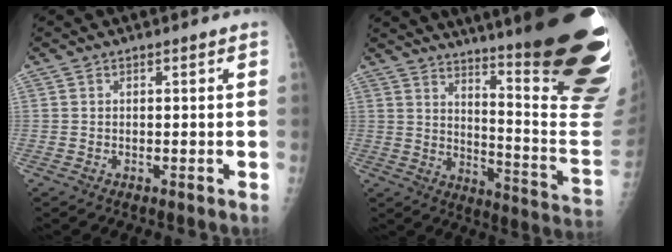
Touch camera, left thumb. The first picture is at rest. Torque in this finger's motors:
{"motor_torque": [3.29, 1.71, 1.74, -1.03, 0.44]}